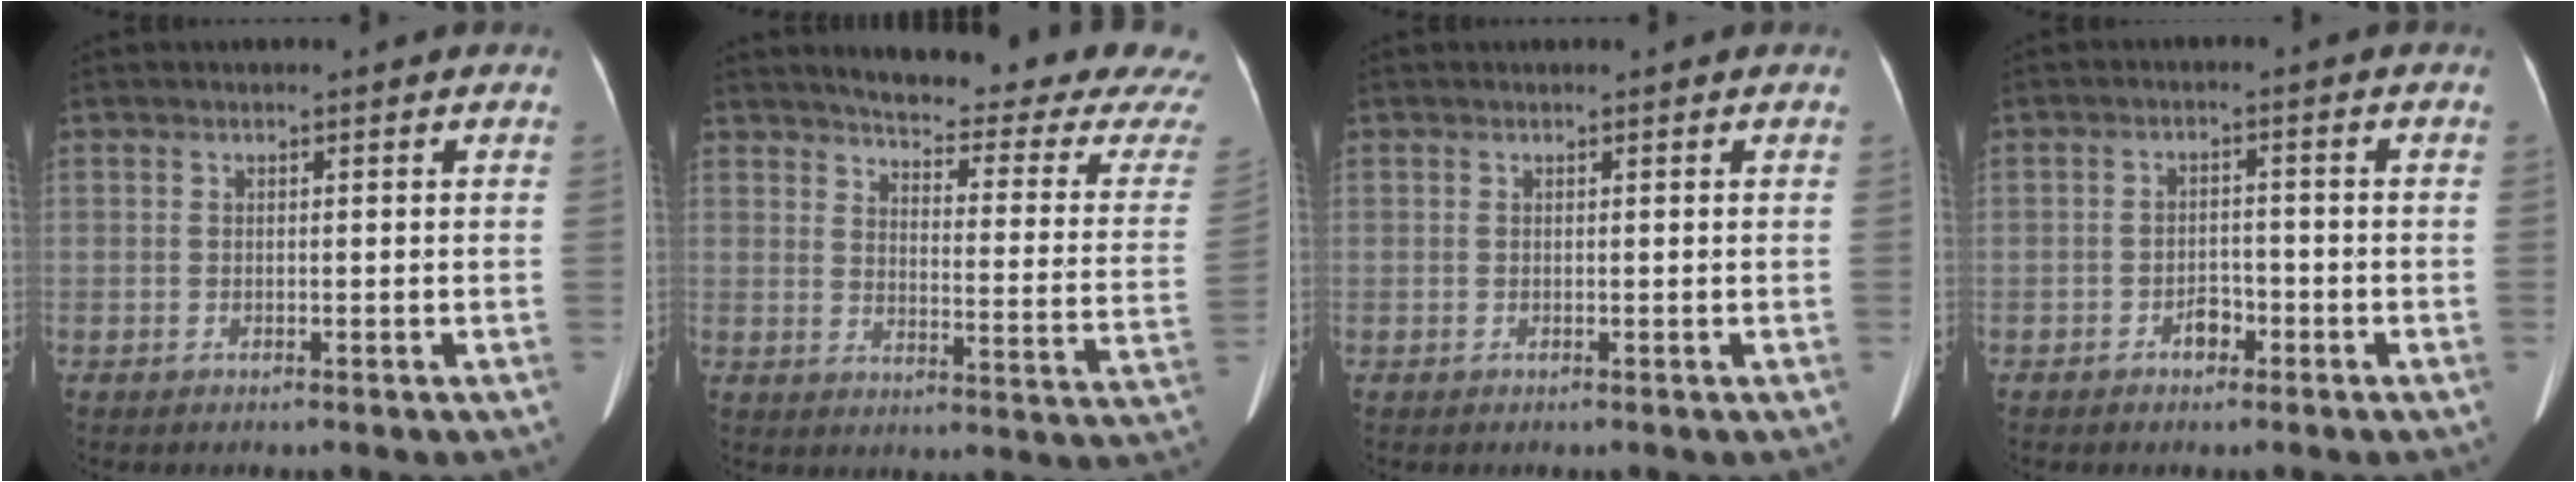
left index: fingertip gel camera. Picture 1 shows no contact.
{"total": 23.3, "force": [21.9, 1.0, 7.9], "torque": [-0.103, -0.105, 0.250]}
{"total": 0.6, "force": [0.6, 0.1, 0.1], "torque": [0.000, 0.008, 0.007]}
{"total": 2.5, "force": [-1.6, 1.4, 1.3], "torque": [-0.018, 0.006, -0.026]}